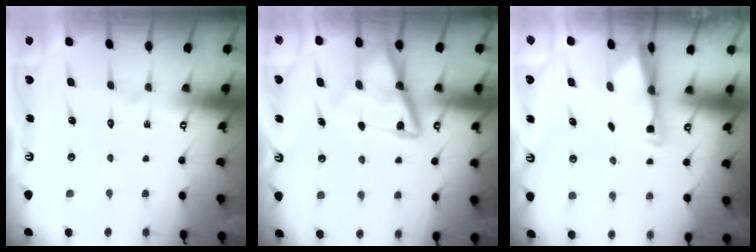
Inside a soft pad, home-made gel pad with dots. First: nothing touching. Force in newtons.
{"total": 12.2, "press": 12.1, "slide": 1.1}
{"total": 2.8, "press": 2.8, "slide": 0.4}